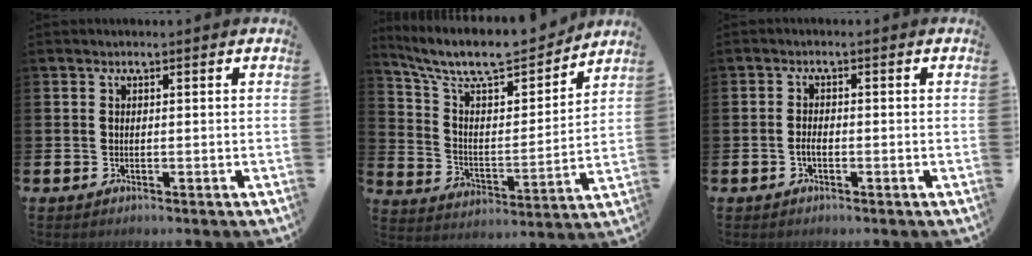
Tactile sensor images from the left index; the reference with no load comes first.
{"total": 10.1, "force": [8.9, 2.7, 3.9], "torque": [-0.114, -0.062, 0.152]}
{"total": 1.6, "force": [-0.7, 0.7, 1.2], "torque": [-0.022, 0.001, -0.014]}